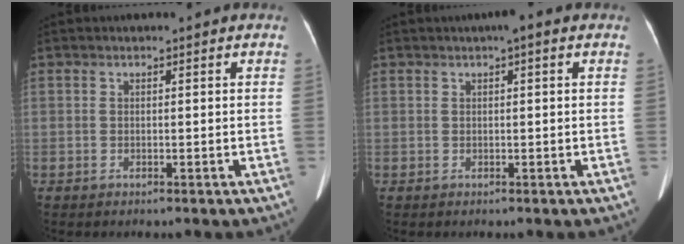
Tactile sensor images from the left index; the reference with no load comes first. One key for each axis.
{"total": 1.8, "fx": 0.8, "fy": 0.3, "fz": 1.6, "tx": -0.026, "ty": 0.008, "tz": 0.007}